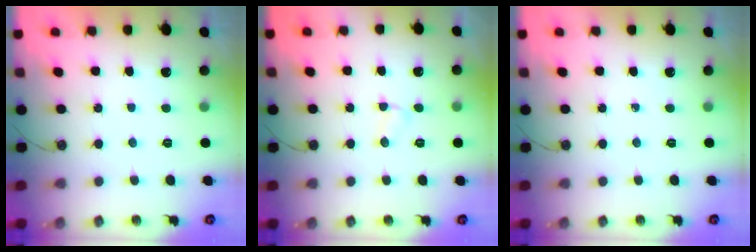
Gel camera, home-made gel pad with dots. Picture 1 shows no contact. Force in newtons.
{"total": 2.7, "press": 2.6, "slide": 0.4}
{"total": 0.0}